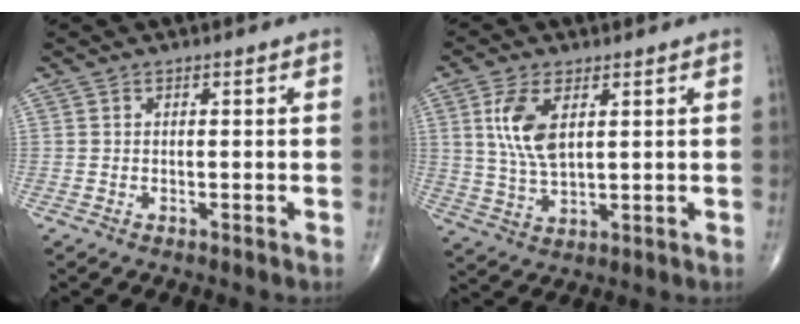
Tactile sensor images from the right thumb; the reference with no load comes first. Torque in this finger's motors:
{"motor_torque": [0.43, 2.48, 0.89, -0.03, 0.11]}